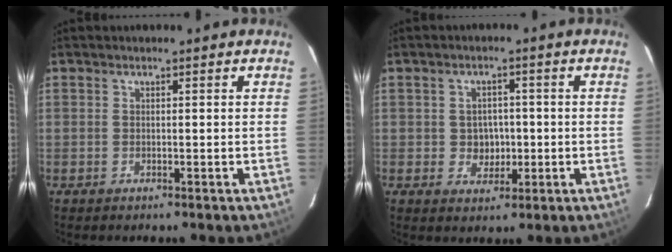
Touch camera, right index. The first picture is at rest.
{"total": 4.2, "force": [-0.5, 3.9, 1.6], "torque": [-0.030, 0.008, 0.002]}